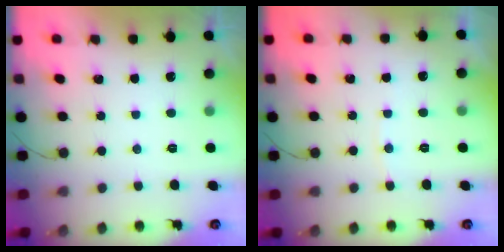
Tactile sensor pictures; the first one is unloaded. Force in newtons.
{"total": 2.8, "press": 2.7, "slide": 0.3}